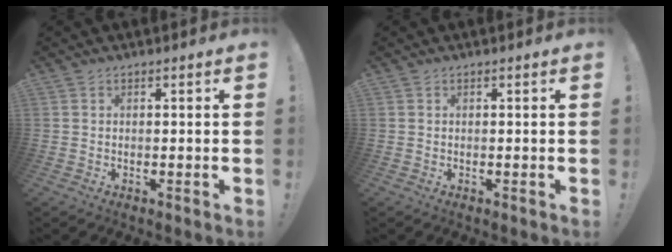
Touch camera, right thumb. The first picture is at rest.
{"total": 0.0}